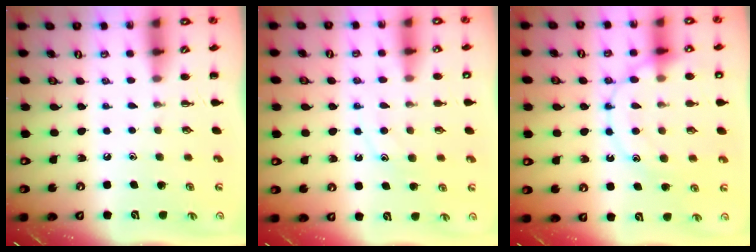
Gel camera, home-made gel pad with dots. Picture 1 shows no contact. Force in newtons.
{"total": 10.5, "press": 10.4, "slide": 0.8}
{"total": 16.7, "press": 16.6, "slide": 1.5}